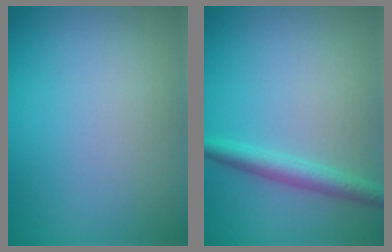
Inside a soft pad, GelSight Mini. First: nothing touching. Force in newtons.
{"total": 2.7, "press": 2.7, "slide": 0.1}